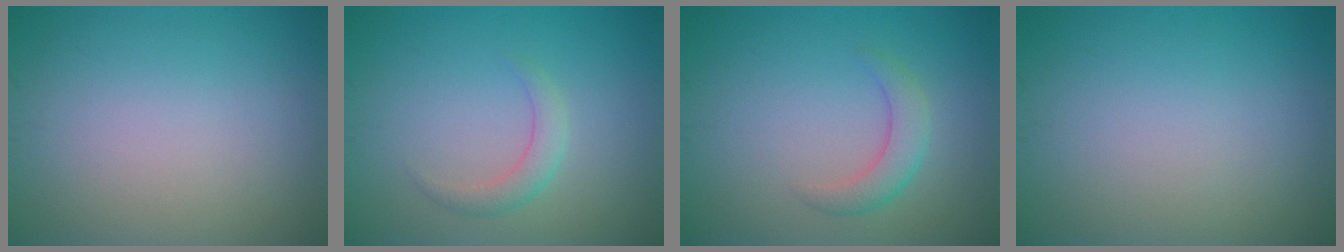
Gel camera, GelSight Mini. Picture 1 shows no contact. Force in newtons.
{"total": 1.8, "press": 1.8, "slide": 0.0}
{"total": 2.4, "press": 2.4, "slide": 0.2}
{"total": 0.0}